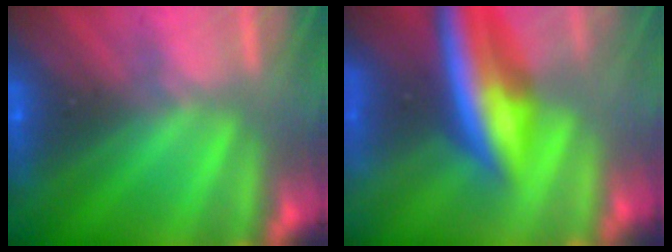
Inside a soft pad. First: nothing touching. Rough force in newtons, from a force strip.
{"total": 6.0}